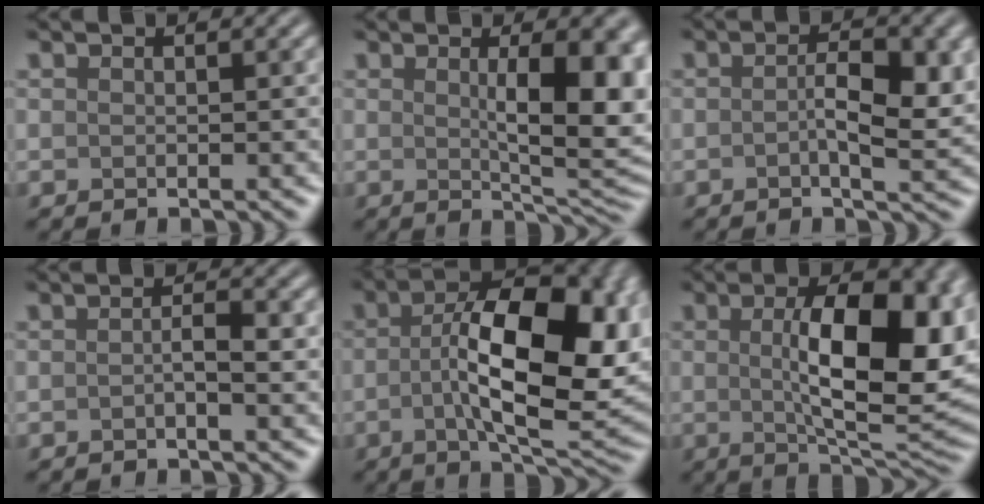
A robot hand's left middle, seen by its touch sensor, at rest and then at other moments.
{"total": 8.3, "force": [1.1, 2.3, 7.9], "torque": [-0.108, -0.006, 0.025]}
{"total": 4.6, "force": [0.0, 1.4, 4.4], "torque": [-0.075, -0.004, -0.002]}
{"total": 1.5, "force": [-0.3, 0.2, 1.4], "torque": [-0.025, 0.002, -0.007]}
{"total": 13.6, "force": [-0.1, 5.6, 12.4], "torque": [-0.185, 0.006, -0.005]}
{"total": 11.5, "force": [1.0, 4.4, 10.5], "torque": [-0.150, 0.000, 0.021]}